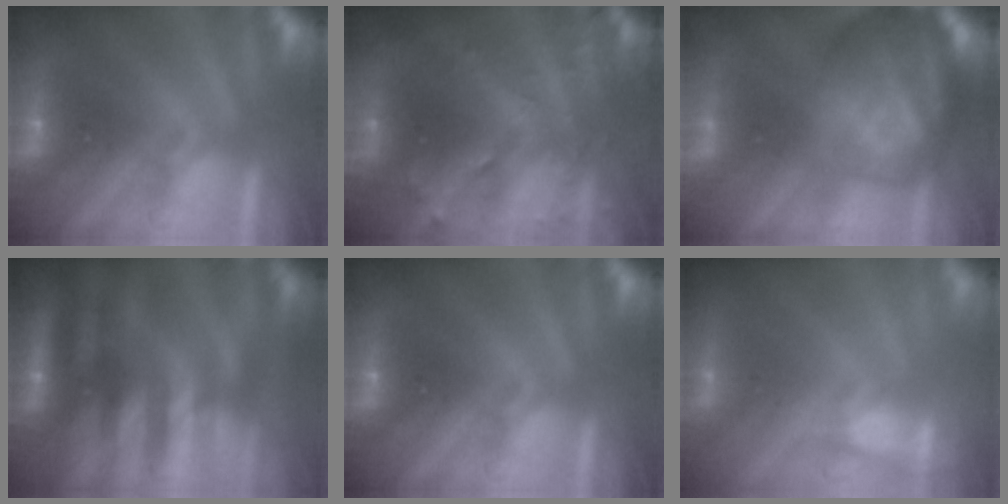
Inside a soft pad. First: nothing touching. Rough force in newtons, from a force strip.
{"total": 7.7}
{"total": 5.7}
{"total": 2.4}
{"total": 0.0}
{"total": 2.9}